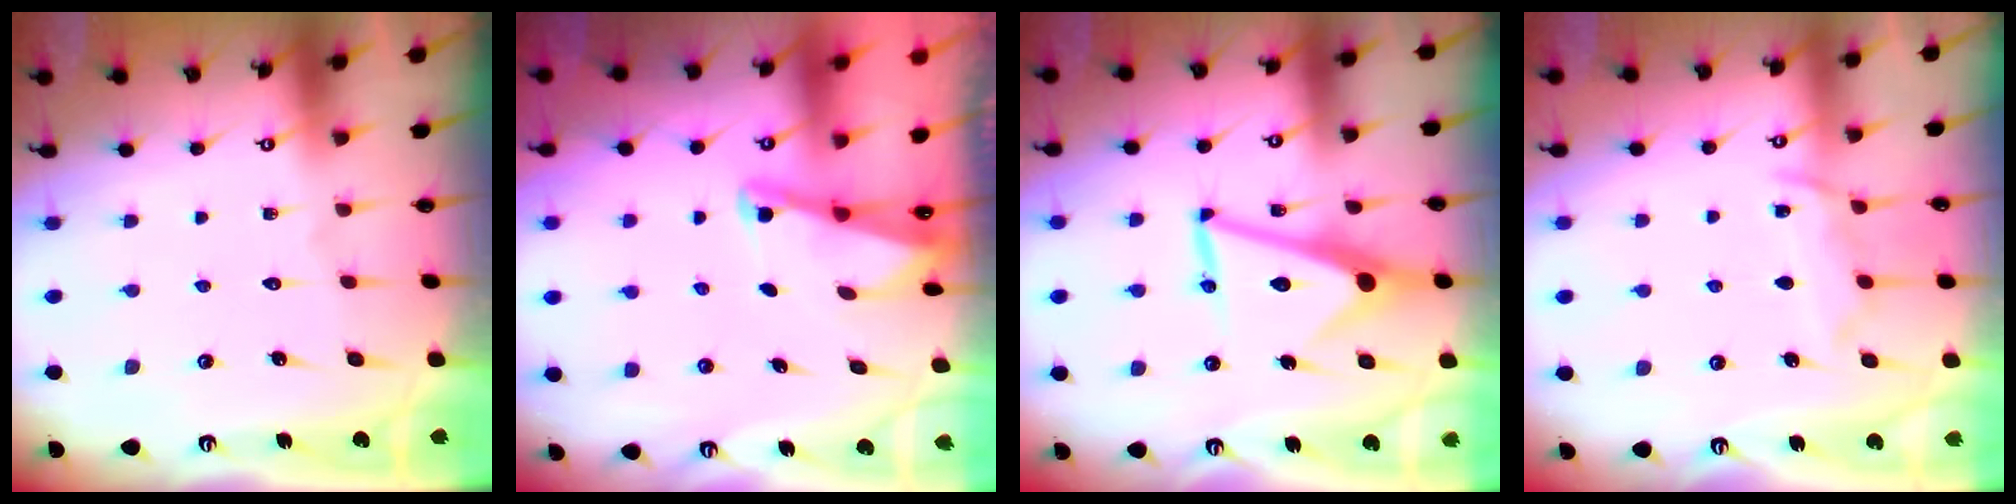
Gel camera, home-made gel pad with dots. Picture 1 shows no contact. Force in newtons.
{"total": 1.9, "press": 1.9, "slide": 0.4}
{"total": 12.8, "press": 12.8, "slide": 0.2}
{"total": 8.6, "press": 8.6, "slide": 0.9}